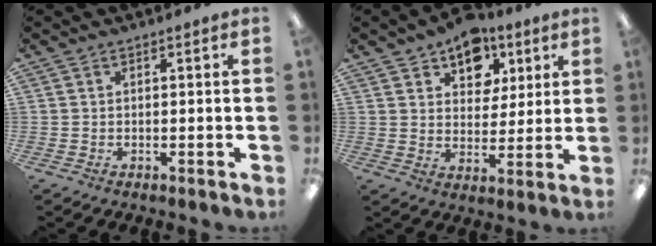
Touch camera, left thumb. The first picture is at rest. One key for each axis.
{"total": 10.7, "fx": 7.4, "fy": 7.0, "fz": 3.1, "tx": -0.045, "ty": -0.045, "tz": 0.134}